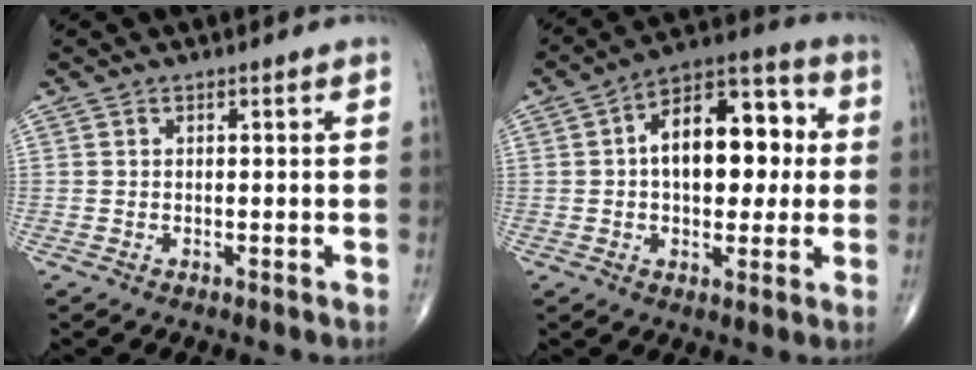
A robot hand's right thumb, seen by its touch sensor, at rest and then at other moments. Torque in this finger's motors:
{"motor_torque": [-0.31, 1.13, 0.31, 0.07, 0.18]}